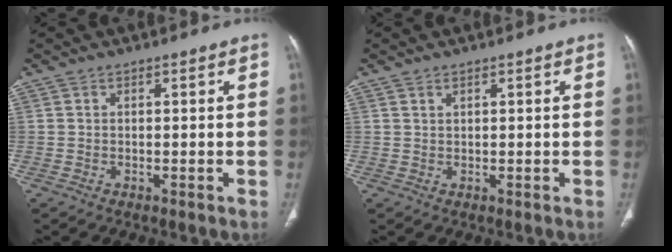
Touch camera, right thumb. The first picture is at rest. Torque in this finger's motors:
{"motor_torque": [-0.24, -0.02, -0.25, -0.05, 0.09]}